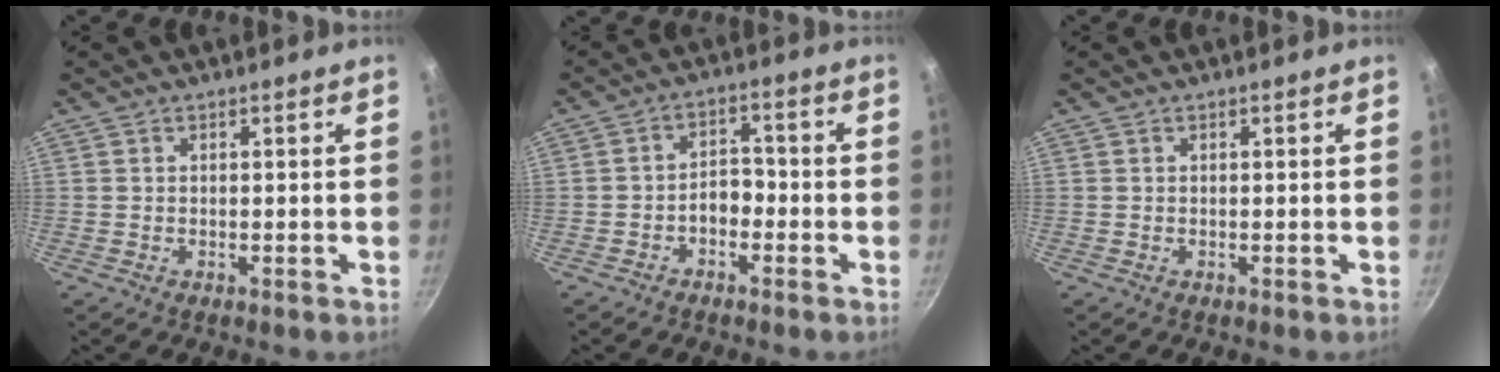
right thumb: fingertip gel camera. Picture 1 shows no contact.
{"total": 4.4, "force": [-1.8, 2.9, 2.8], "torque": [-0.028, 0.027, -0.039]}
{"total": 0.0}